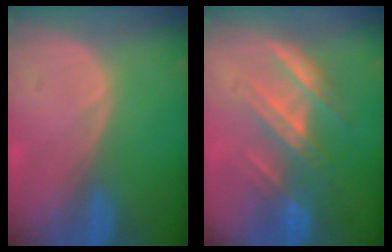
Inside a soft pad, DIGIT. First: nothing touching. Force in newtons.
{"total": 7.3, "press": 6.7, "slide": 2.9}